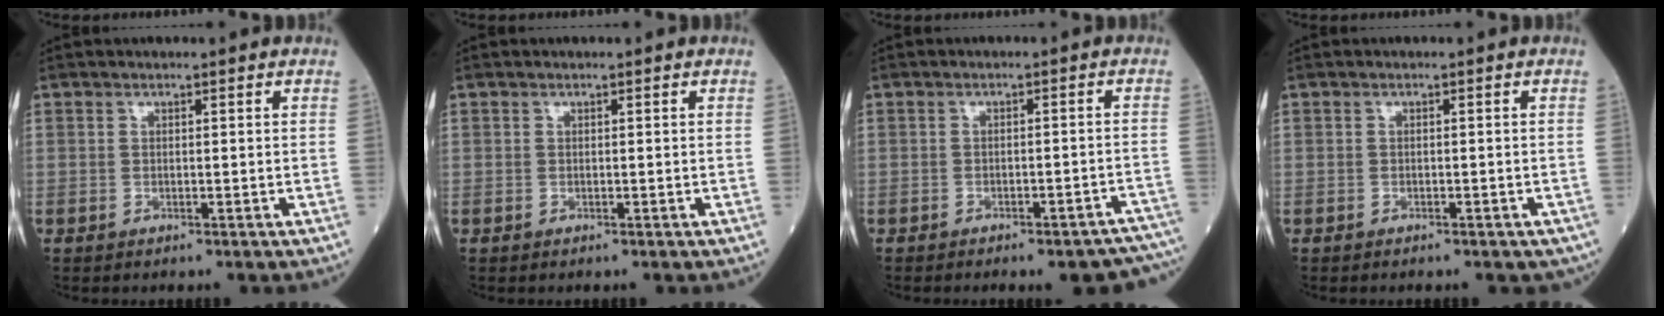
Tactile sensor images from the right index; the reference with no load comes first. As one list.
[{"total": 0.0}, {"total": 11.3, "force": [-10.1, 2.3, 4.5], "torque": [-0.007, 0.023, -0.104]}, {"total": 3.4, "force": [-2.6, 1.3, 1.6], "torque": [-0.015, -0.003, -0.026]}]